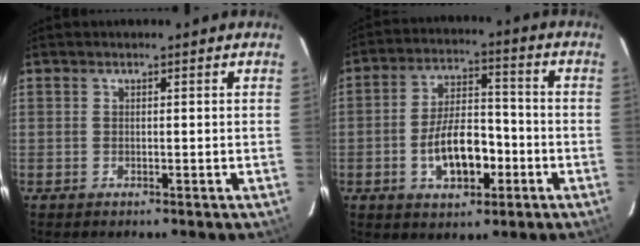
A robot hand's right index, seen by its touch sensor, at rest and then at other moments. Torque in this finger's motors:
{"motor_torque": [0.45, -0.25, 0.35, 0.09]}